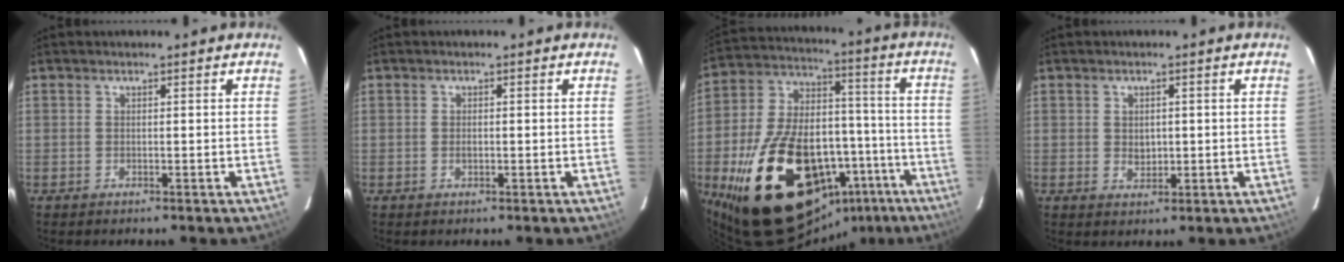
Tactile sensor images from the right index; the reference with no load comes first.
{"total": 1.0, "force": [-0.2, 0.6, 0.8], "torque": [-0.014, 0.001, -0.003]}
{"total": 32.5, "force": [-16.5, 17.2, 22.1], "torque": [-0.381, 0.018, -0.225]}
{"total": 2.7, "force": [0.0, 2.1, 1.6], "torque": [-0.023, 0.001, 0.004]}